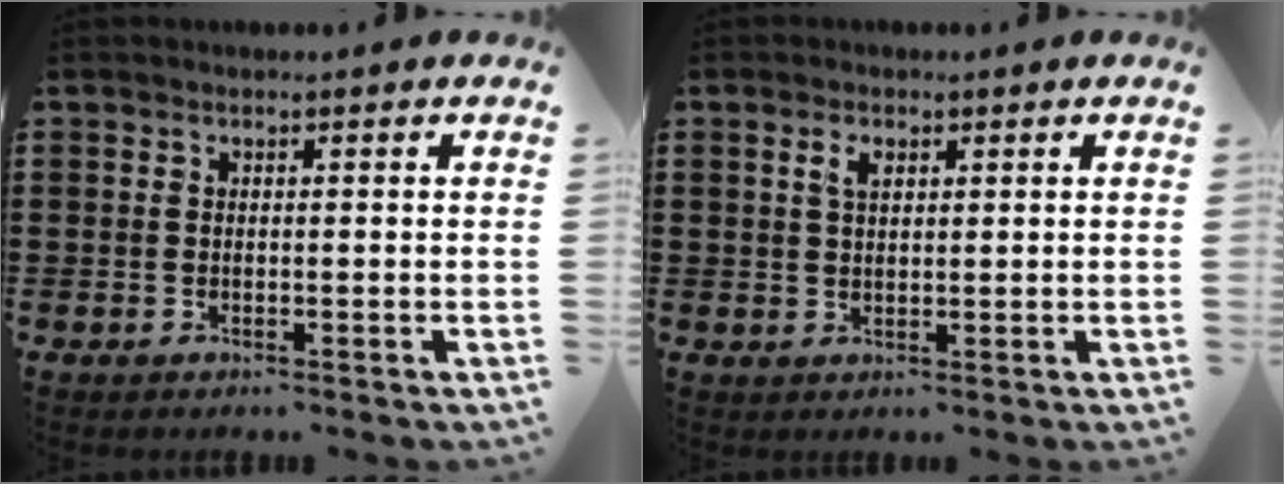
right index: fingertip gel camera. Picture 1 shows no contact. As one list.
[{"total": 2.3, "force": [1.1, 1.2, 1.7], "torque": [-0.037, 0.006, 0.018]}]